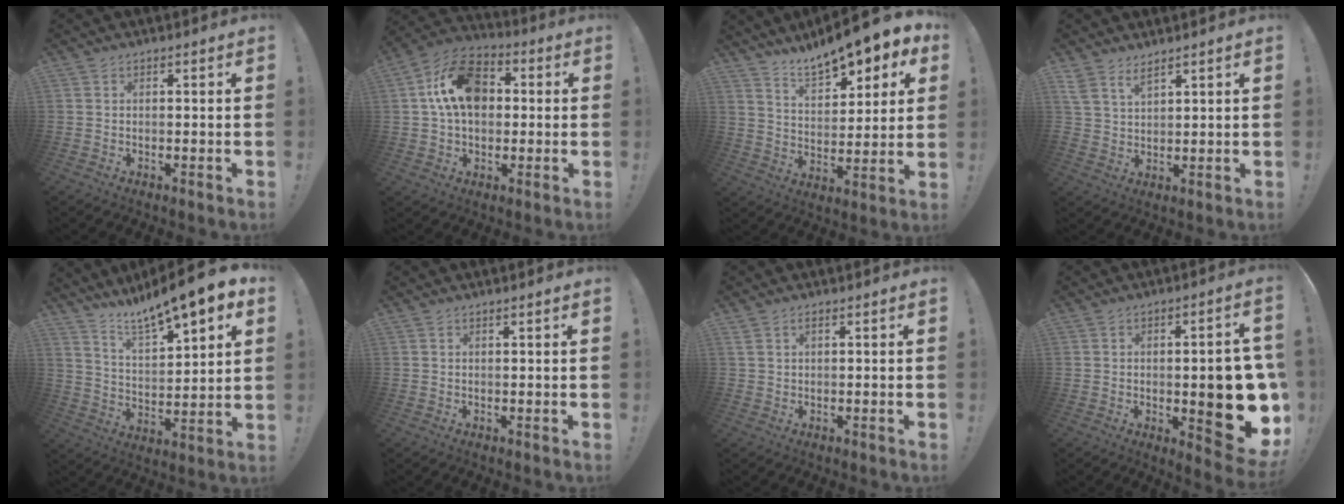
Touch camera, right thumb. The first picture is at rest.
{"total": 16.4, "force": [3.3, 11.4, 11.3], "torque": [-0.176, 0.012, 0.064]}
{"total": 11.9, "force": [10.3, 3.4, 4.9], "torque": [-0.084, -0.084, 0.177]}
{"total": 5.2, "force": [4.0, 2.3, 2.5], "torque": [-0.049, -0.016, 0.077]}
{"total": 12.1, "force": [10.6, 1.6, 5.7], "torque": [-0.115, -0.089, 0.176]}
{"total": 0.8, "force": [0.4, -0.2, 0.6], "torque": [-0.007, -0.001, 0.006]}
{"total": 1.7, "force": [0.8, 1.1, 1.0], "torque": [-0.020, 0.002, 0.016]}
{"total": 17.5, "force": [-2.2, 6.0, 16.3], "torque": [-0.183, -0.009, -0.018]}